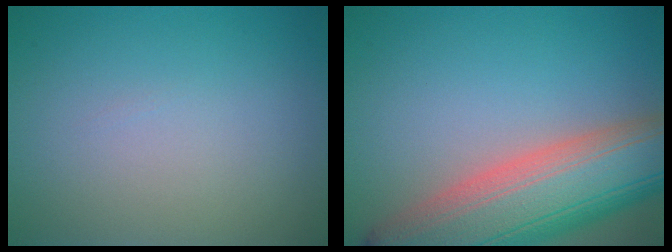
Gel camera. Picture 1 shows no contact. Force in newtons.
{"total": 12.9, "press": 12.9, "slide": 0.6}